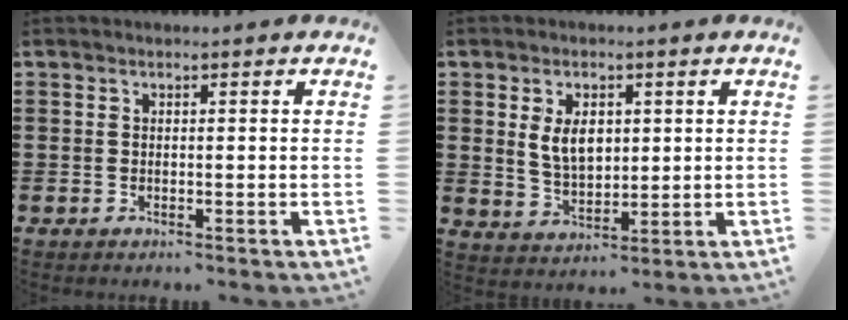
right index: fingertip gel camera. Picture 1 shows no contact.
{"total": 5.7, "force": [1.3, 3.5, 4.3], "torque": [-0.086, 0.008, 0.021]}